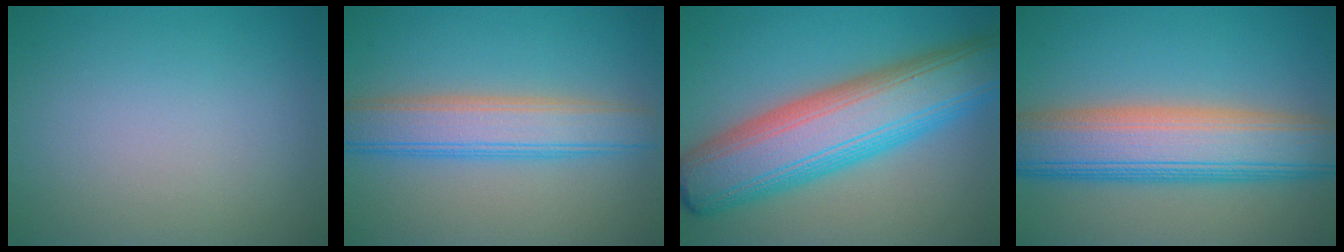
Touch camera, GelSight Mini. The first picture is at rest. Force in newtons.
{"total": 5.7, "press": 5.7, "slide": 0.3}
{"total": 11.8, "press": 11.8, "slide": 0.4}
{"total": 10.1, "press": 10.1, "slide": 0.4}